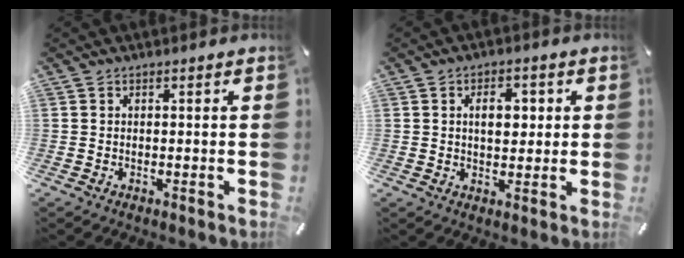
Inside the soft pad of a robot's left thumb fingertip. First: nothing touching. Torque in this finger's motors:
{"motor_torque": [1.16, 1.77, 0.40, -0.58, 0.23]}